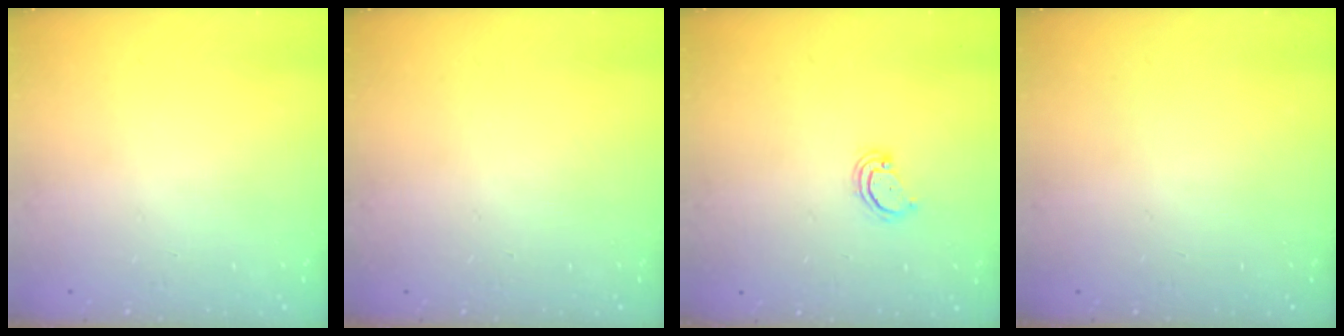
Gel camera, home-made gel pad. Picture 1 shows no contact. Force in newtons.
{"total": 0.0}
{"total": 3.5, "press": 3.5, "slide": 0.3}
{"total": 0.0}